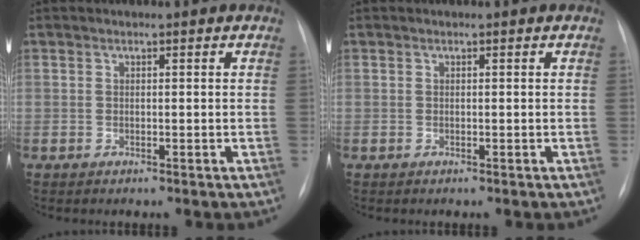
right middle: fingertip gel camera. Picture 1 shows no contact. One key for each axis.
{"total": 0.0}